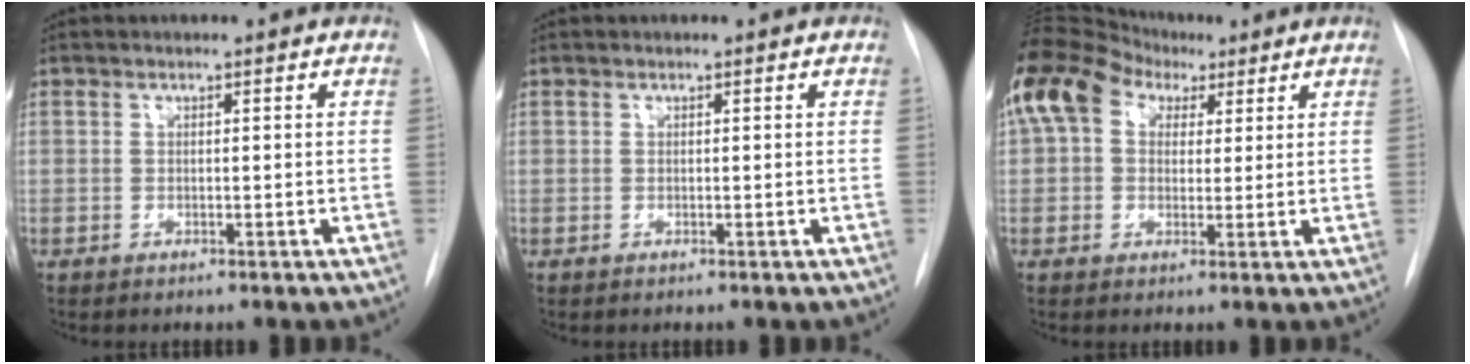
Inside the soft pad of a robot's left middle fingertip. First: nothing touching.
{"total": 0.0}
{"total": 11.7, "force": [5.7, 7.8, 6.6], "torque": [-0.141, 0.062, 0.103]}